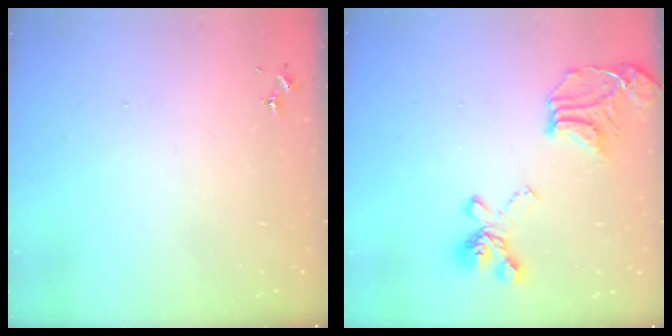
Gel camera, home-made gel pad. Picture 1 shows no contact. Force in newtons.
{"total": 20.2, "press": 20.1, "slide": 2.1}